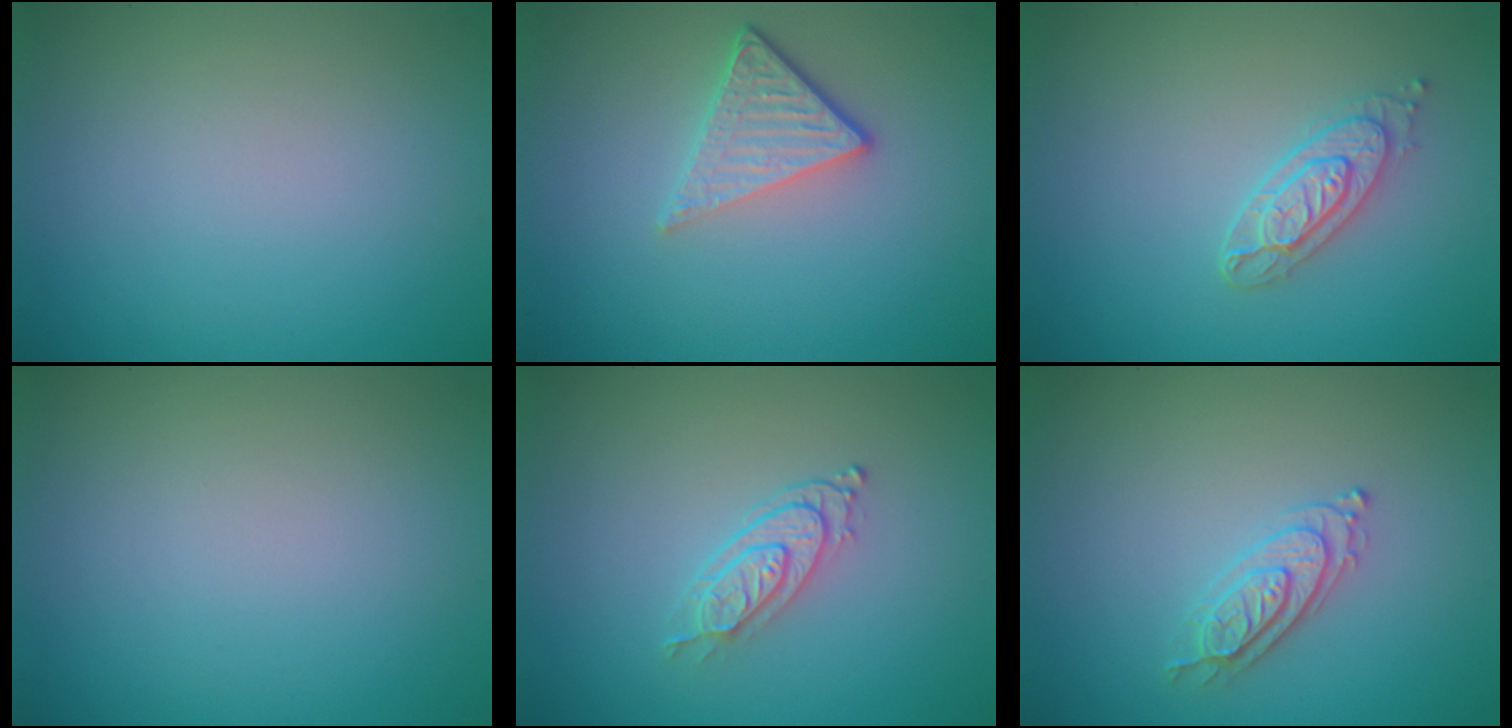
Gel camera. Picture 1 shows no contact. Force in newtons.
{"total": 3.6, "press": 2.7, "slide": 2.3}
{"total": 2.6, "press": 2.4, "slide": 1.1}
{"total": 0.0}
{"total": 2.7, "press": 2.1, "slide": 1.6}
{"total": 2.2, "press": 2.2, "slide": 0.4}